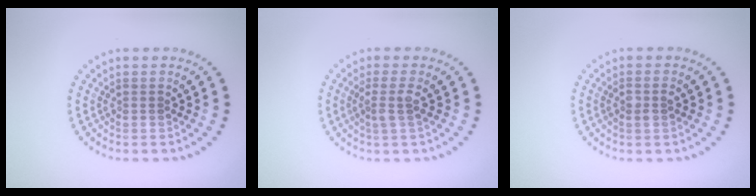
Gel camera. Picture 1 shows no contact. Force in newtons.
{"total": 1.8, "press": 1.4, "slide": 1.2}
{"total": 1.3, "press": 1.1, "slide": 0.6}